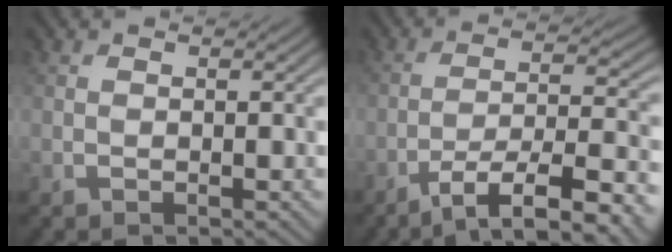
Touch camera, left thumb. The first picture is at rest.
{"total": 10.5, "force": [-6.5, 2.7, 7.8], "torque": [-0.141, -0.003, -0.099]}